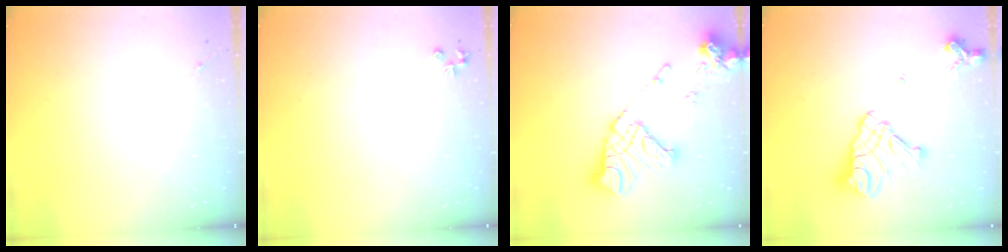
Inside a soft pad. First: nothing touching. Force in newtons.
{"total": 4.0, "press": 4.0, "slide": 0.6}
{"total": 19.0, "press": 18.8, "slide": 2.3}
{"total": 17.5, "press": 17.3, "slide": 2.0}